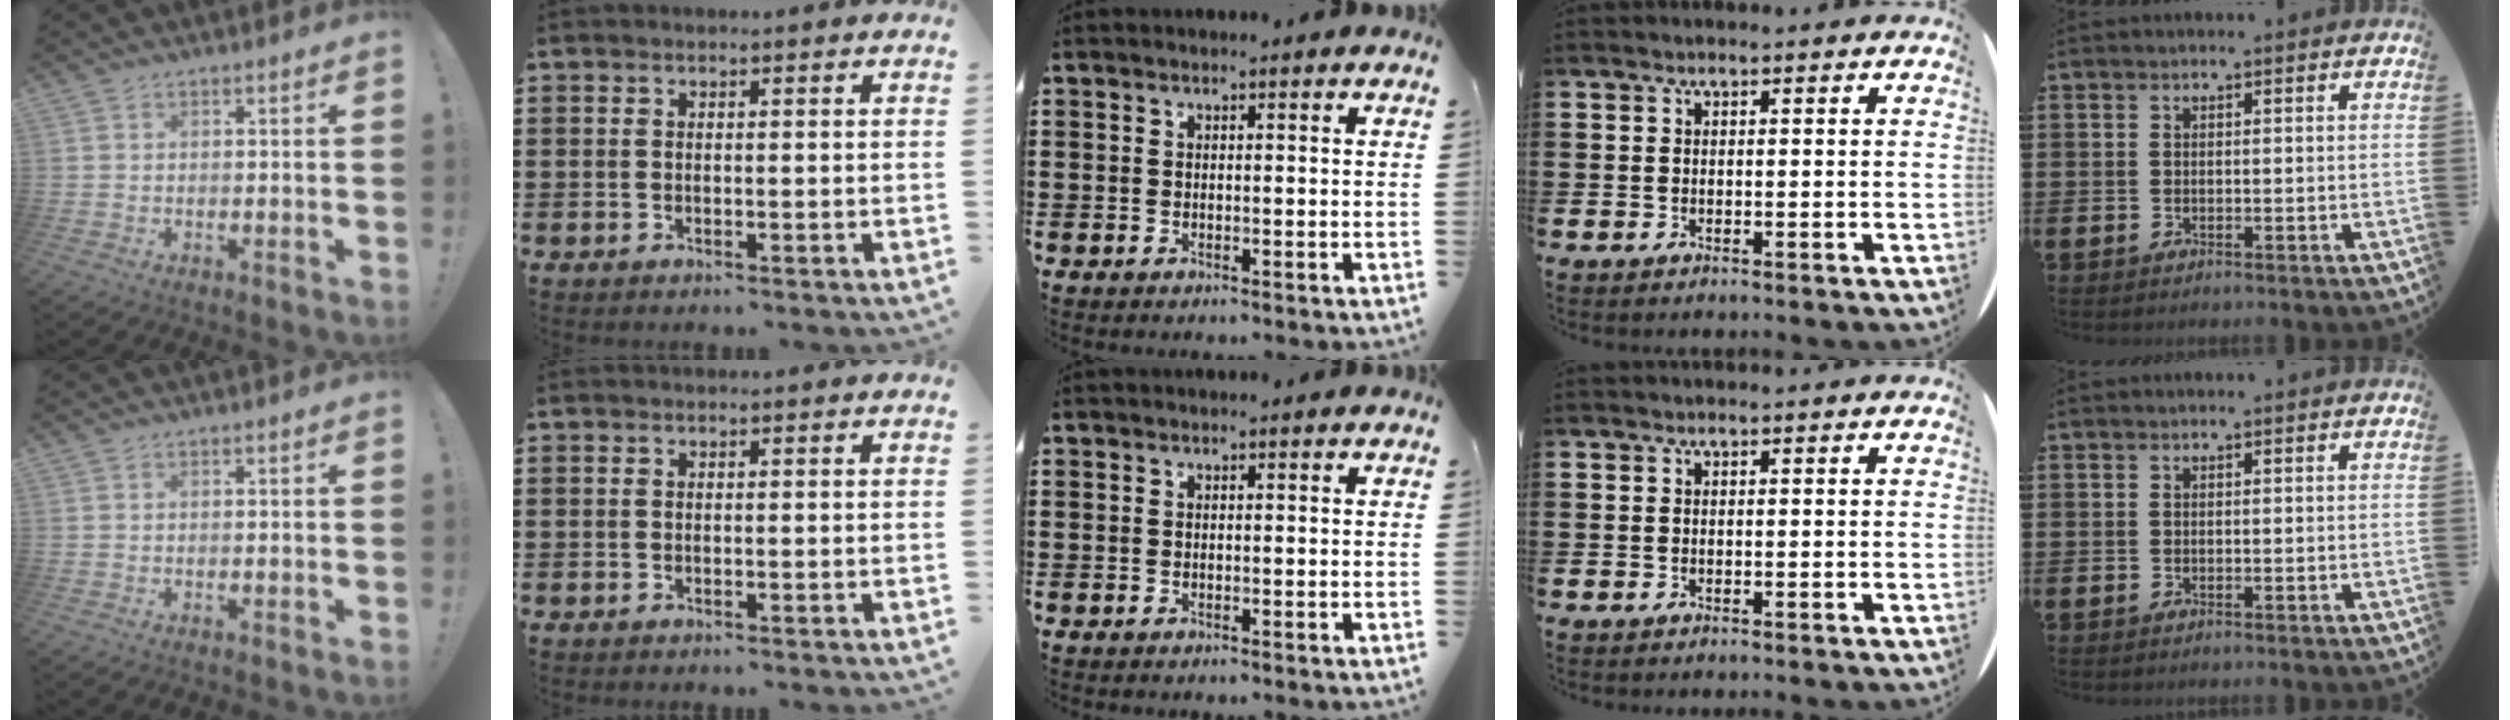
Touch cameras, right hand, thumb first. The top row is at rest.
{}